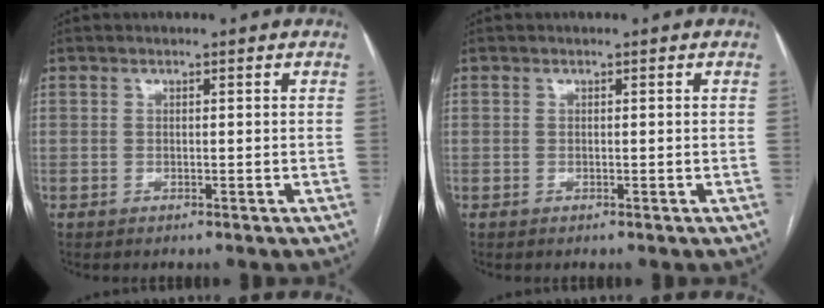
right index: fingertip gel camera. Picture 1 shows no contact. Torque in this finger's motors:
{"motor_torque": [0.05, 0.05, 0.00, 0.00]}